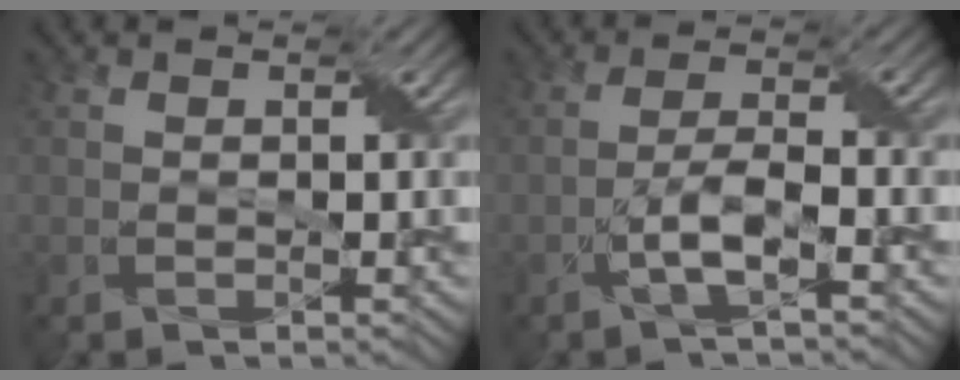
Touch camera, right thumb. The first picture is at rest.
{"total": 3.6, "force": [-2.1, 0.4, 2.9], "torque": [-0.062, 0.005, -0.046]}